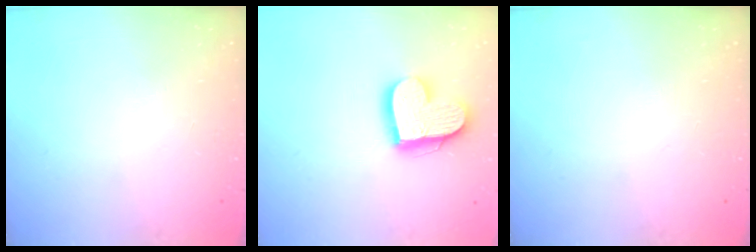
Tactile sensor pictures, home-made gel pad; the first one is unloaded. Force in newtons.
{"total": 15.6, "press": 15.5, "slide": 1.4}
{"total": 0.0}